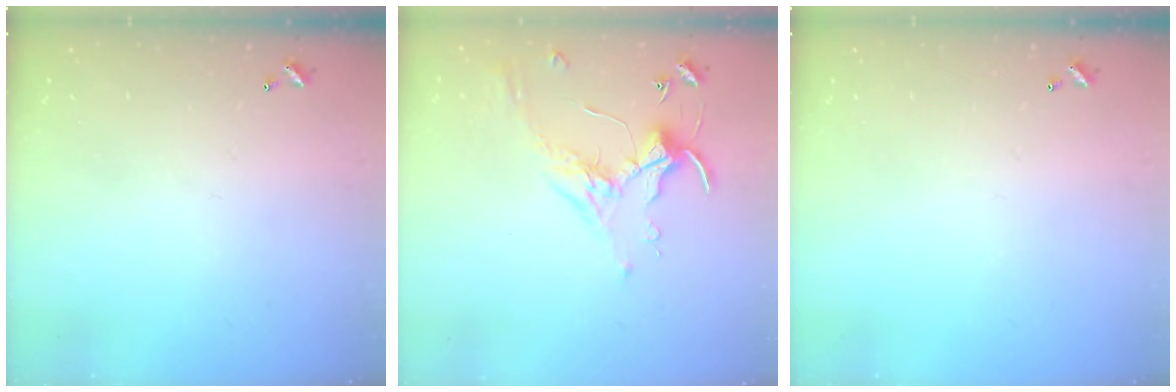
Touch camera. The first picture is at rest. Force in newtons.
{"total": 0.7, "press": 0.6, "slide": 0.4}
{"total": 0.0}